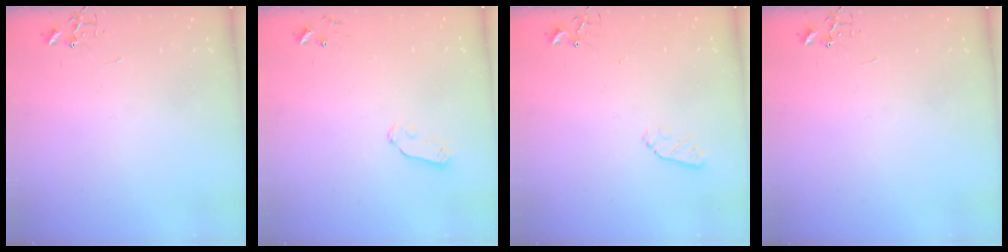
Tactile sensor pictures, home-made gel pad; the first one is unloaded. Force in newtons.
{"total": 5.6, "press": 5.6, "slide": 0.3}
{"total": 5.0, "press": 4.9, "slide": 0.9}
{"total": 0.0}